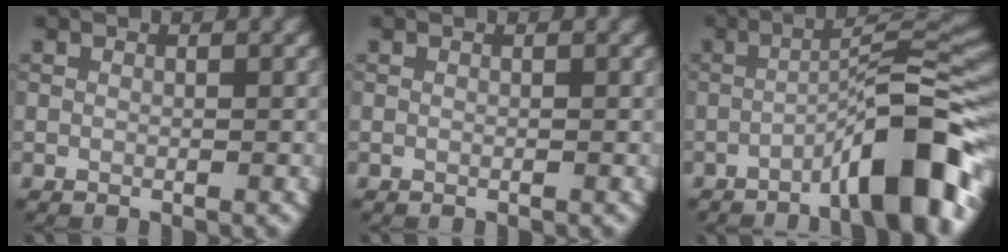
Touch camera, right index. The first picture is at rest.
{"total": 0.0}
{"total": 9.3, "force": [-5.0, 1.6, 7.7], "torque": [-0.100, 0.026, -0.085]}